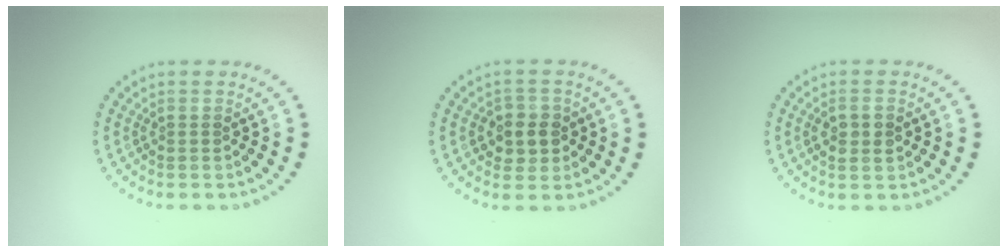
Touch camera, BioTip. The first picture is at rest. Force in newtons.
{"total": 2.7, "press": 2.6, "slide": 0.8}
{"total": 2.1, "press": 2.0, "slide": 0.4}